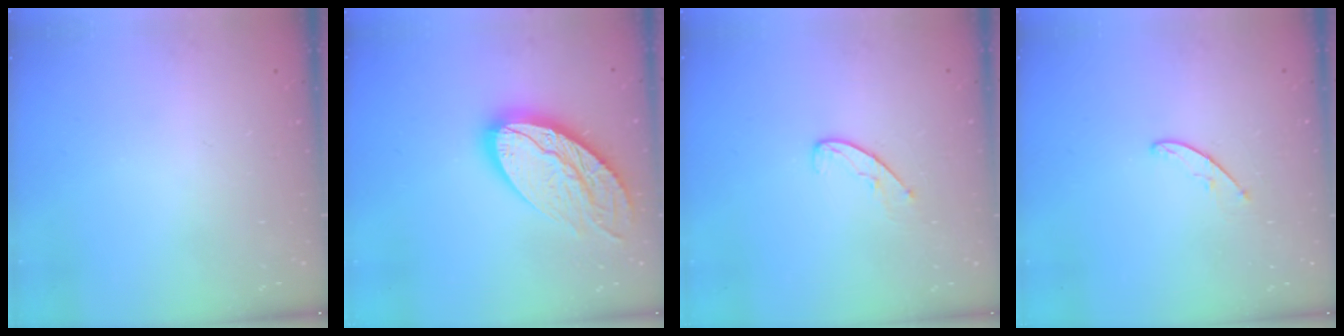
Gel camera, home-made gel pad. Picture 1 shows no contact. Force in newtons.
{"total": 18.1, "press": 18.1, "slide": 1.2}
{"total": 6.7, "press": 6.7, "slide": 0.5}
{"total": 5.1, "press": 5.0, "slide": 0.4}